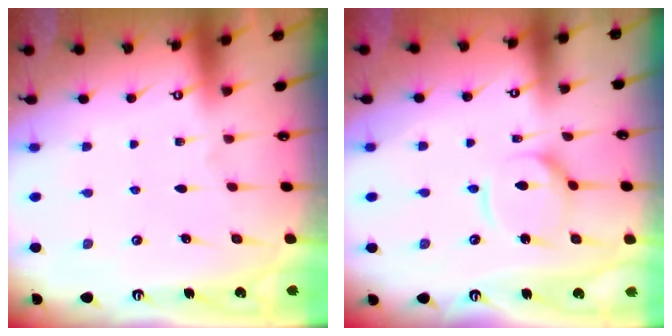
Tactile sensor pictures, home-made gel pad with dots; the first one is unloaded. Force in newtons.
{"total": 8.3, "press": 8.2, "slide": 0.9}